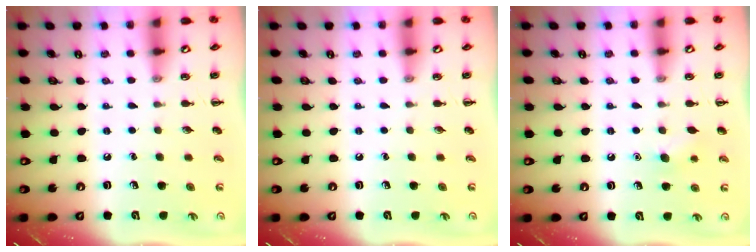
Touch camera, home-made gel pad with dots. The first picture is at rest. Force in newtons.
{"total": 0.0}
{"total": 7.0, "press": 6.7, "slide": 1.9}